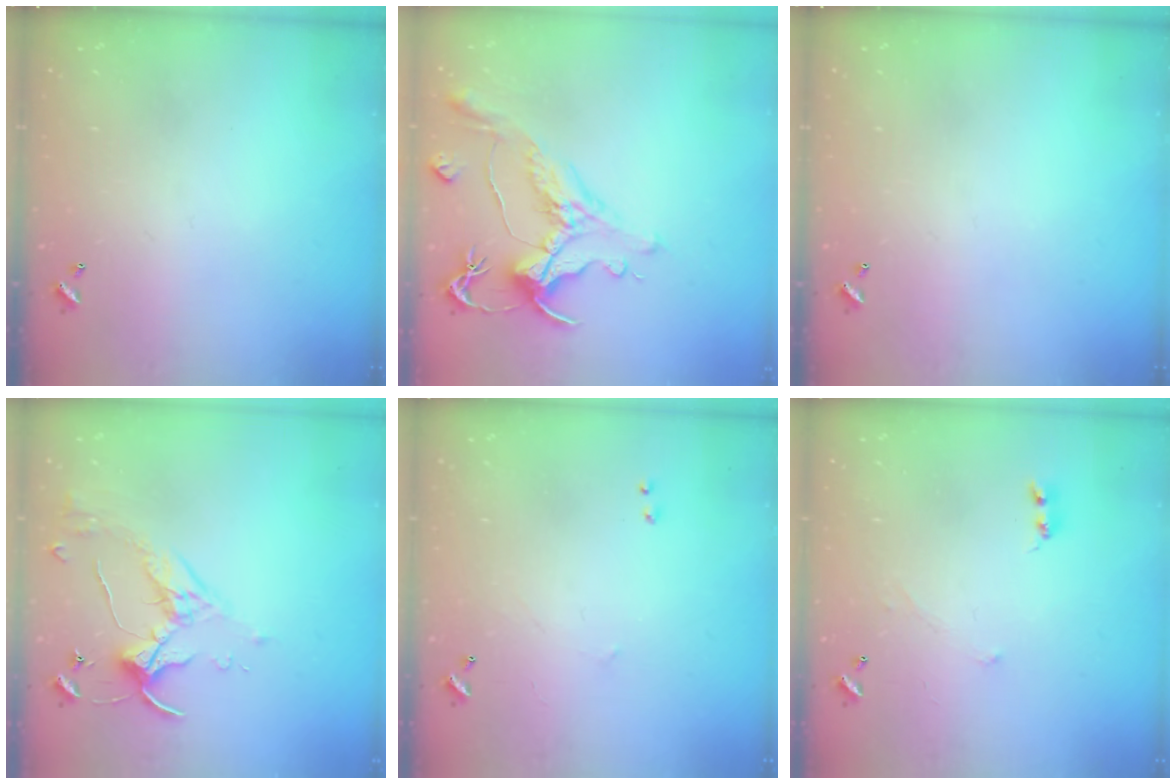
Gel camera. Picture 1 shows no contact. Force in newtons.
{"total": 1.5, "press": 0.4, "slide": 1.5}
{"total": 0.0}
{"total": 3.9, "press": 3.8, "slide": 0.5}
{"total": 2.5, "press": 2.4, "slide": 0.4}
{"total": 0.0}